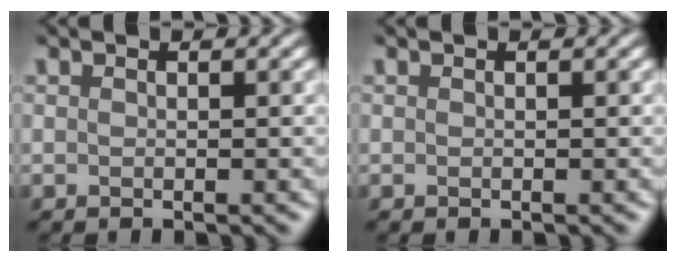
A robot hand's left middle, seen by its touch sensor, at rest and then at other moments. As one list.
[{"total": 0.0}]